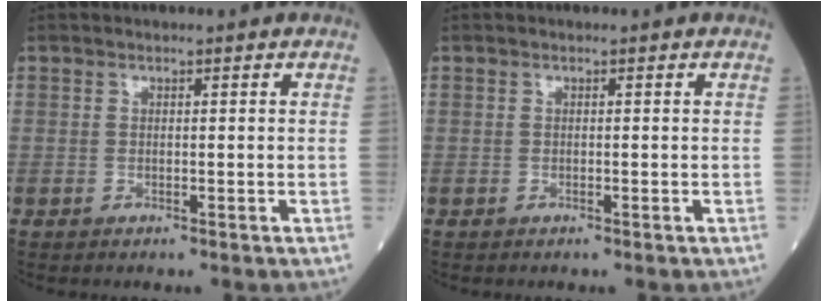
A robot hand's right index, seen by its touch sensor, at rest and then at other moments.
{"total": 0.0}